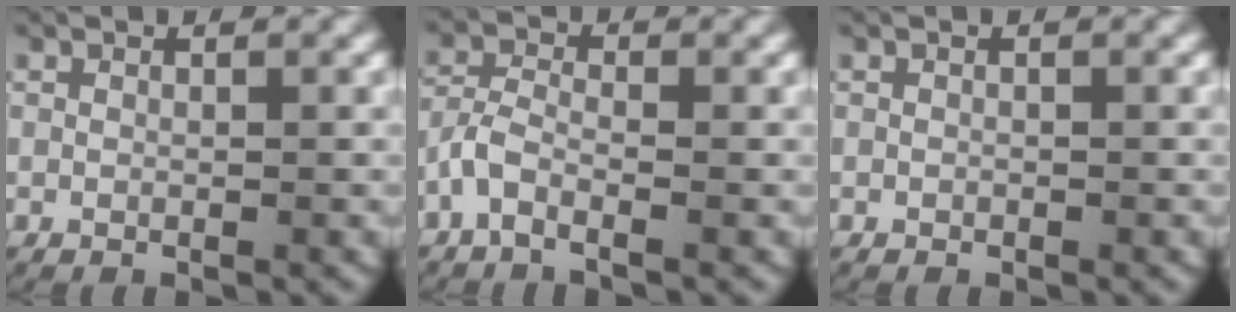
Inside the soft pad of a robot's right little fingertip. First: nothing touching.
{"total": 2.9, "force": [-1.5, 1.7, 1.7], "torque": [-0.047, -0.005, -0.033]}
{"total": 0.0}